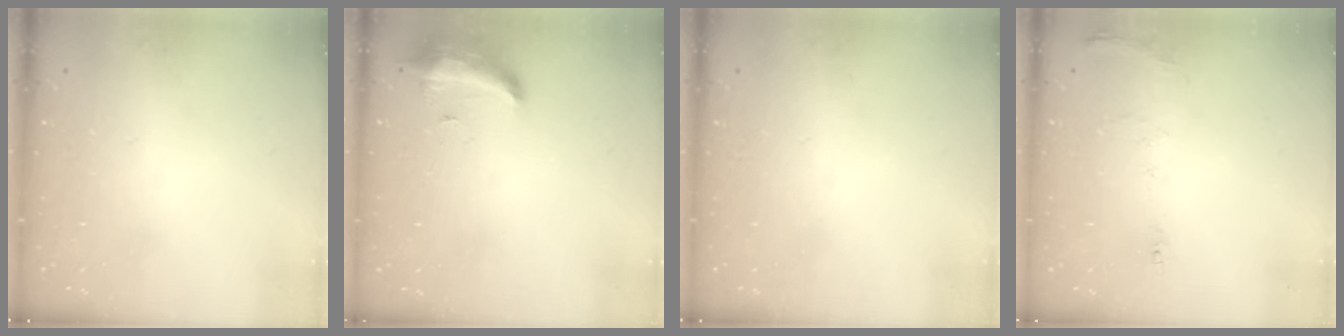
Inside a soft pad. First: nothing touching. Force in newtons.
{"total": 8.2, "press": 8.1, "slide": 1.6}
{"total": 0.0}
{"total": 7.4, "press": 7.4, "slide": 0.8}